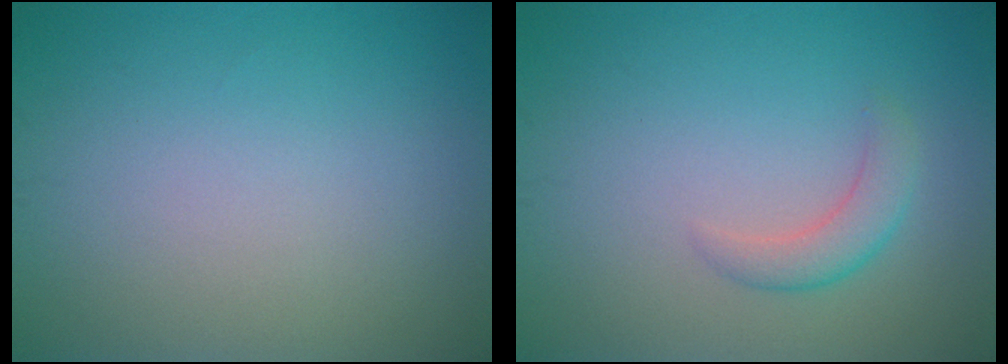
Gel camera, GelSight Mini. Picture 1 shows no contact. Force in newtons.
{"total": 2.1, "press": 2.1, "slide": 0.1}